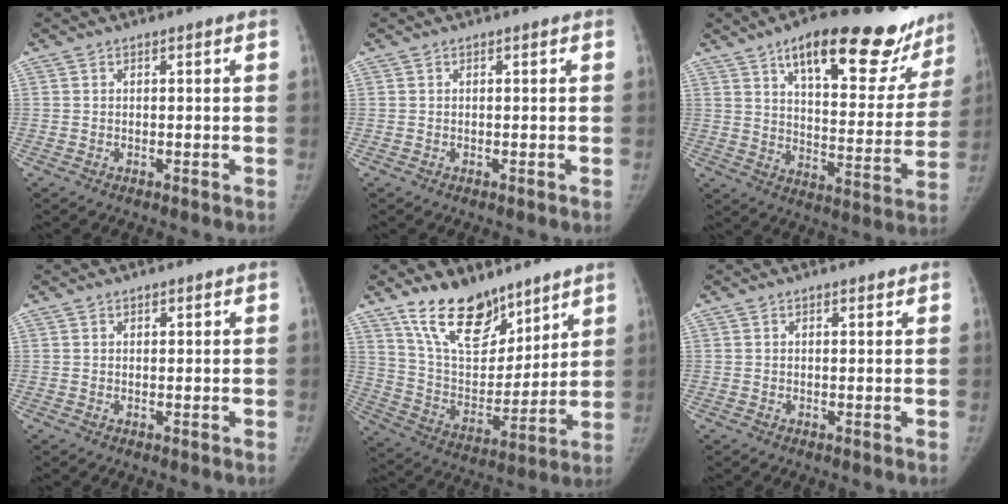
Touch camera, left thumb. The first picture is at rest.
{"total": 0.0}
{"total": 25.6, "force": [17.6, 9.4, 16.0], "torque": [-0.181, -0.064, 0.246]}
{"total": 0.6, "force": [0.4, 0.4, 0.2], "torque": [0.005, -0.002, 0.005]}
{"total": 17.0, "force": [12.2, 8.4, 8.4], "torque": [-0.094, -0.073, 0.227]}
{"total": 0.9, "force": [0.7, 0.4, 0.5], "torque": [-0.008, -0.004, 0.010]}